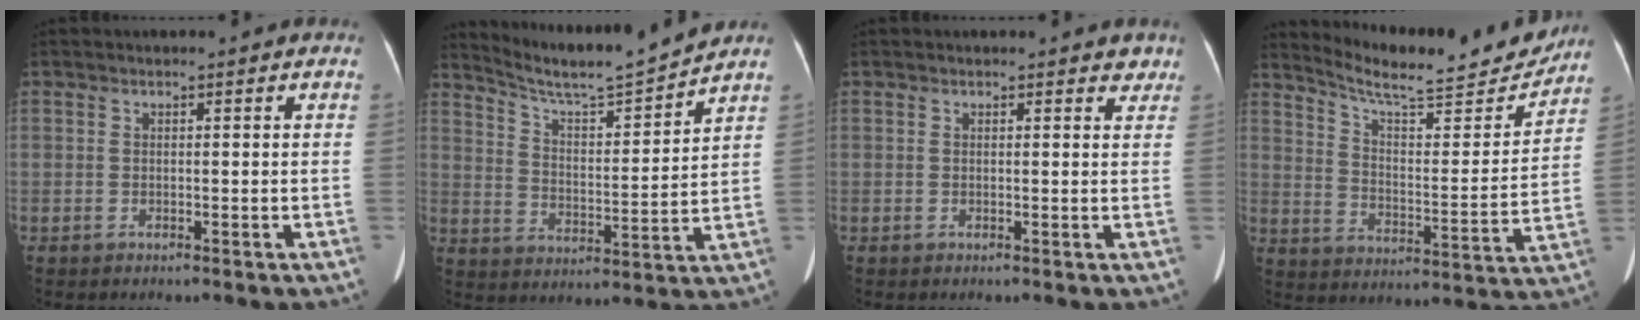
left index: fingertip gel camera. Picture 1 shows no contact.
{"total": 11.8, "force": [11.4, -1.2, 2.8], "torque": [-0.060, -0.013, 0.192]}
{"total": 3.1, "force": [2.7, 1.3, 0.8], "torque": [0.011, -0.003, 0.018]}
{"total": 18.5, "force": [17.3, 2.3, 6.2], "torque": [-0.100, -0.028, 0.246]}